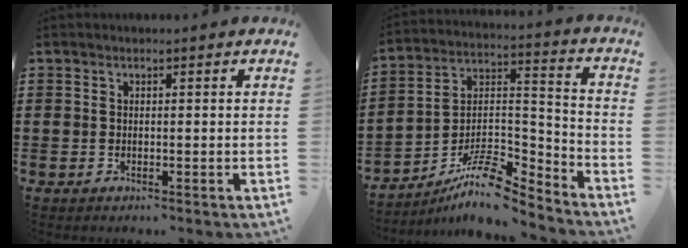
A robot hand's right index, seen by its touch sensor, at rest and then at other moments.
{"total": 10.5, "force": [-8.6, 2.8, 5.2], "torque": [-0.101, 0.021, -0.167]}